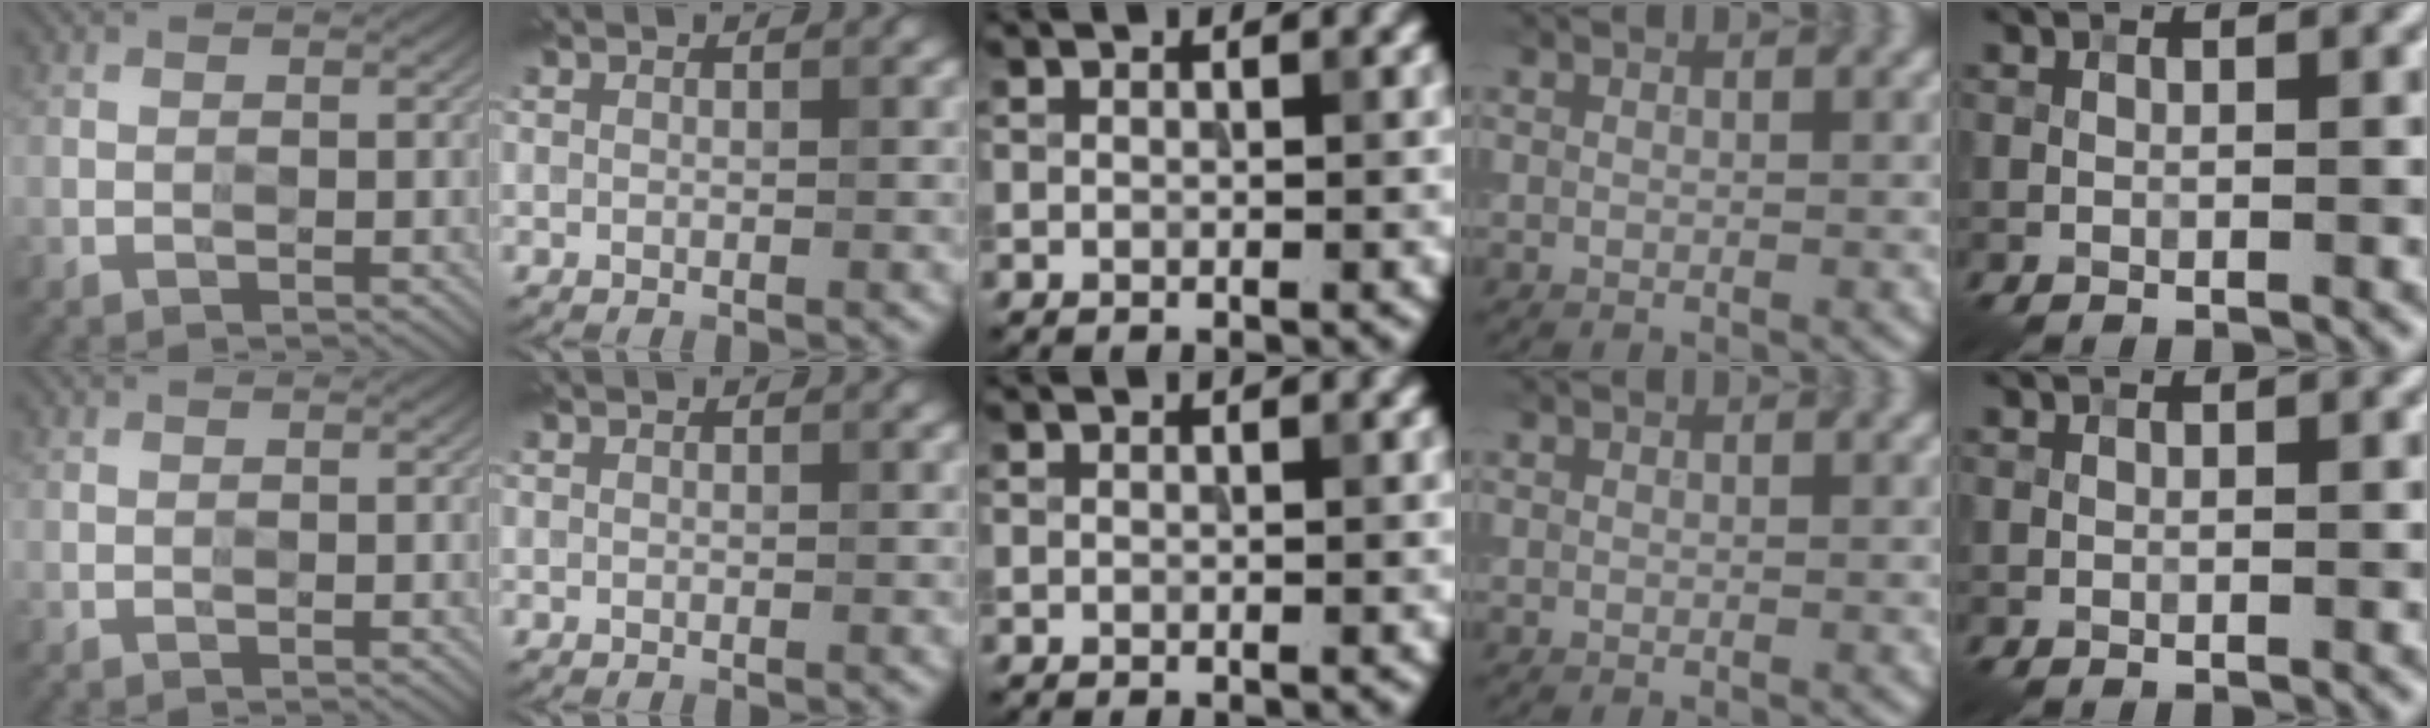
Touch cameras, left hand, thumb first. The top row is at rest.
{}